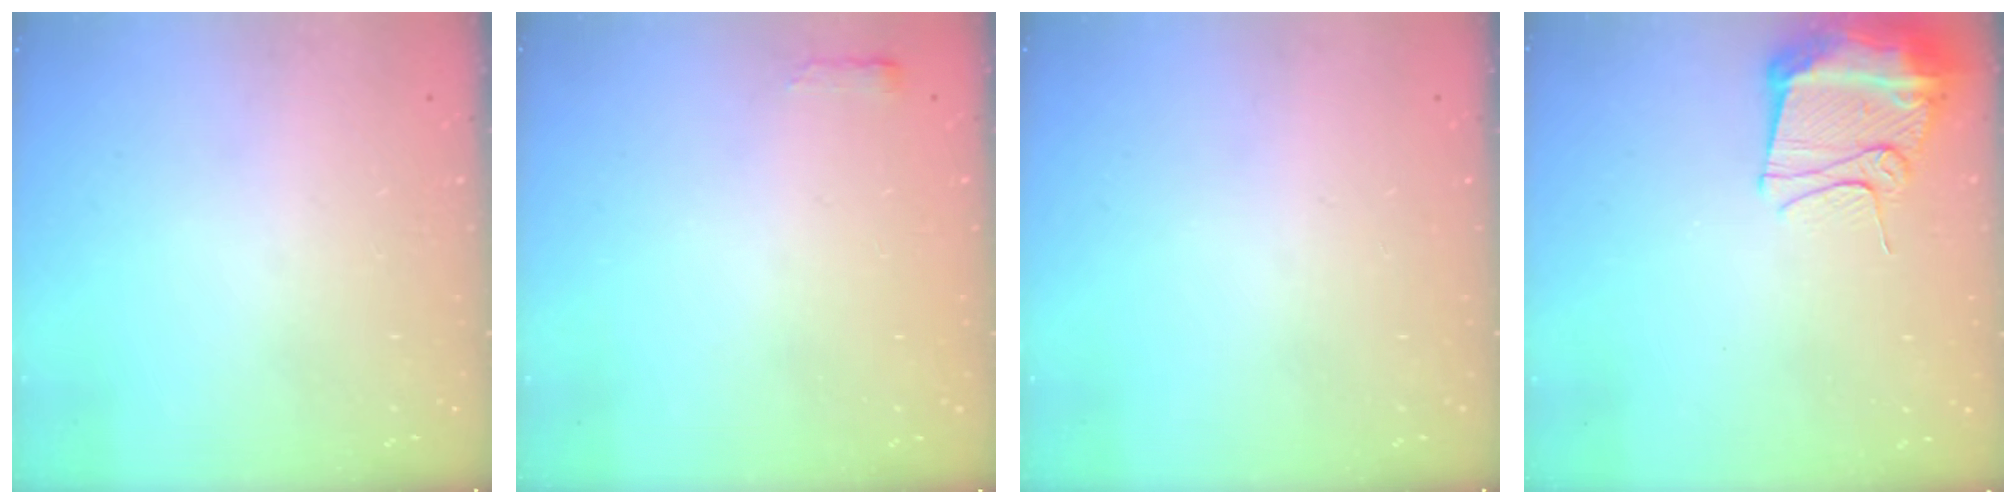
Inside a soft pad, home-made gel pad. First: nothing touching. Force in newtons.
{"total": 2.4, "press": 2.4, "slide": 0.4}
{"total": 0.0}
{"total": 12.1, "press": 12.0, "slide": 1.4}